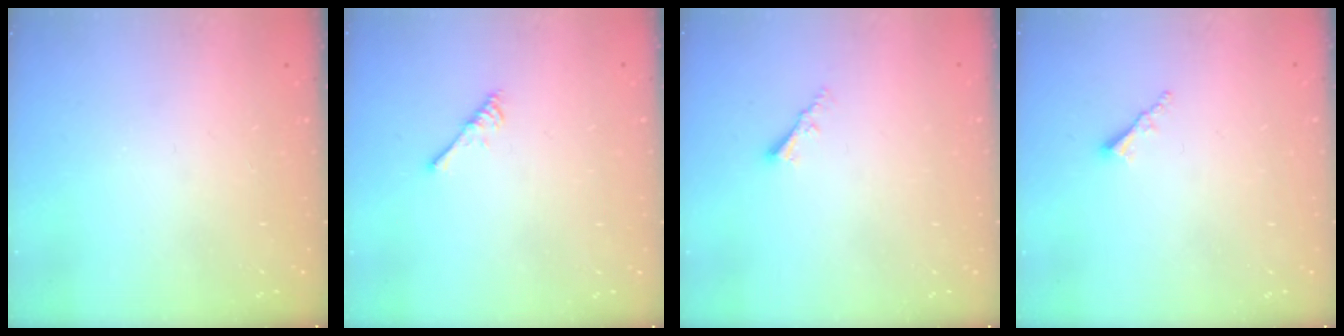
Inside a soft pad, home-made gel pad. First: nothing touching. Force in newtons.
{"total": 2.9, "press": 2.9, "slide": 0.5}
{"total": 2.2, "press": 2.2, "slide": 0.4}
{"total": 1.7, "press": 1.7, "slide": 0.3}